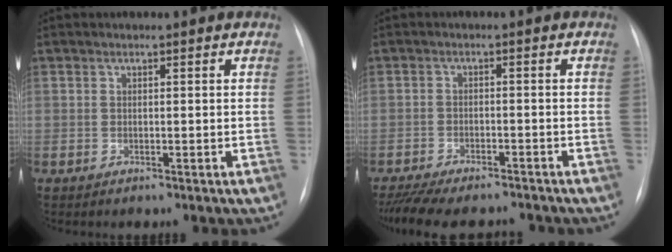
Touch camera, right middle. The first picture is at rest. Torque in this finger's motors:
{"motor_torque": [0.37, -0.38, 0.13, 0.06]}